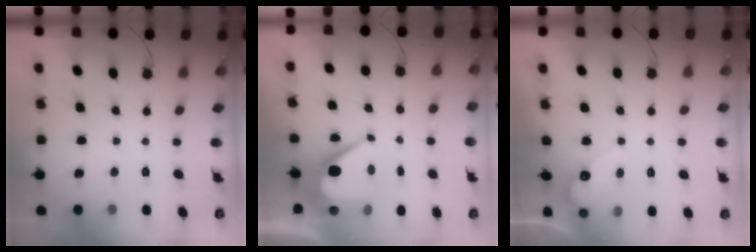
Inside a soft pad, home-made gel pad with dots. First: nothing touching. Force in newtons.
{"total": 9.4, "press": 9.4, "slide": 0.9}
{"total": 4.7, "press": 4.7, "slide": 0.1}